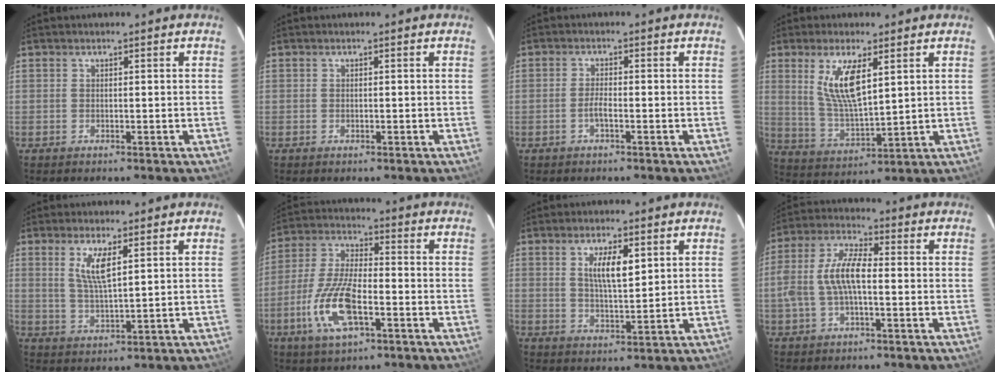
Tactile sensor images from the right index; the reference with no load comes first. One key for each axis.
{"total": 0.0}
{"total": 1.9, "fx": -0.9, "fy": 0.3, "fz": 1.6, "tx": -0.034, "ty": 0.001, "tz": -0.020}
{"total": 10.0, "fx": 3.9, "fy": 2.9, "fz": 8.7, "tx": -0.167, "ty": -0.008, "tz": 0.087}
{"total": 5.9, "fx": 2.4, "fy": 1.2, "fz": 5.2, "tx": -0.101, "ty": -0.006, "tz": 0.050}
{"total": 13.2, "fx": -4.9, "fy": 4.9, "fz": 11.2, "tx": -0.242, "ty": -0.006, "tz": -0.093}
{"total": 6.4, "fx": 2.4, "fy": 2.0, "fz": 5.6, "tx": -0.100, "ty": 0.000, "tz": 0.045}
{"total": 9.3, "fx": -1.1, "fy": 3.6, "fz": 8.5, "tx": -0.180, "ty": 0.014, "tz": -0.020}